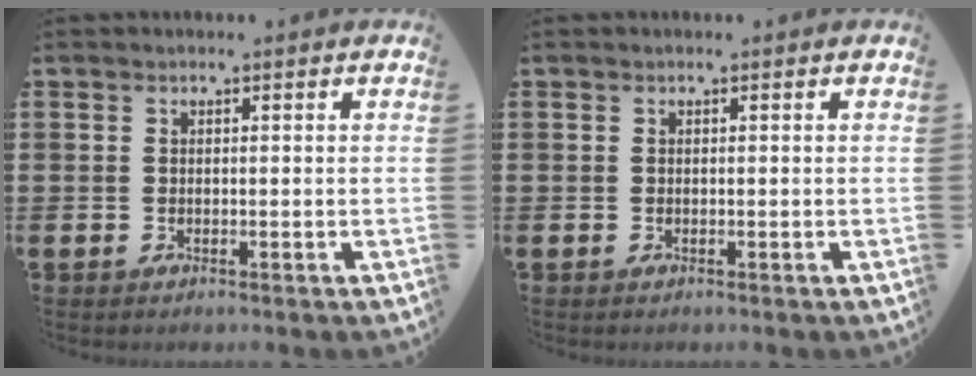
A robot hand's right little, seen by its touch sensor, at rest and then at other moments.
{"total": 0.0}